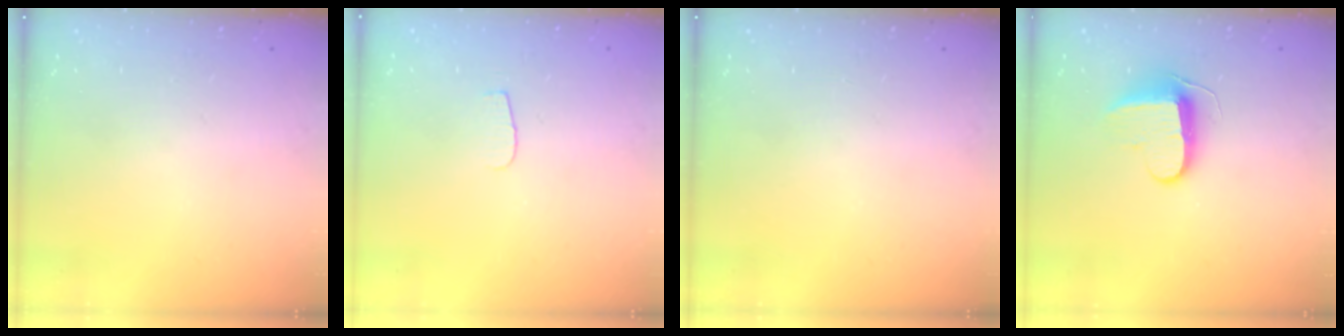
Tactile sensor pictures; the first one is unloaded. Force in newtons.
{"total": 4.0, "press": 4.0, "slide": 0.4}
{"total": 0.0}
{"total": 9.5, "press": 9.5, "slide": 0.6}